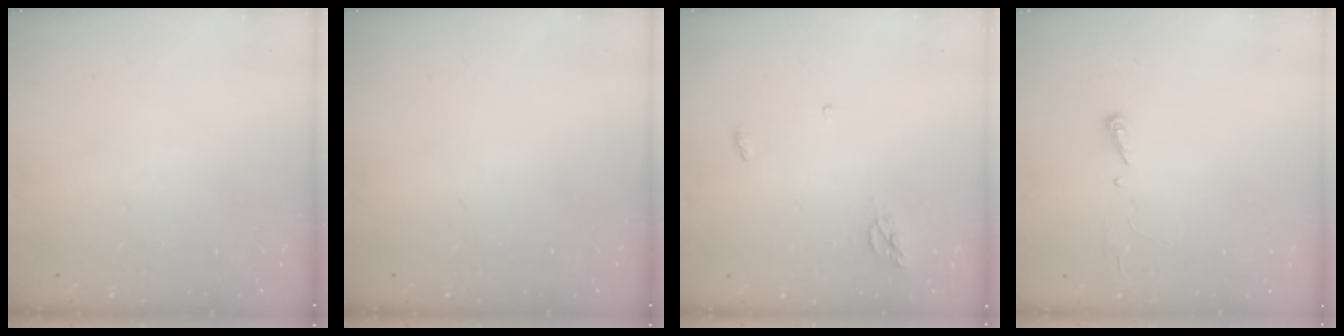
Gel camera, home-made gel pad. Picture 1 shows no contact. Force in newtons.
{"total": 0.0}
{"total": 4.3, "press": 4.3, "slide": 0.3}
{"total": 2.9, "press": 2.9, "slide": 0.4}